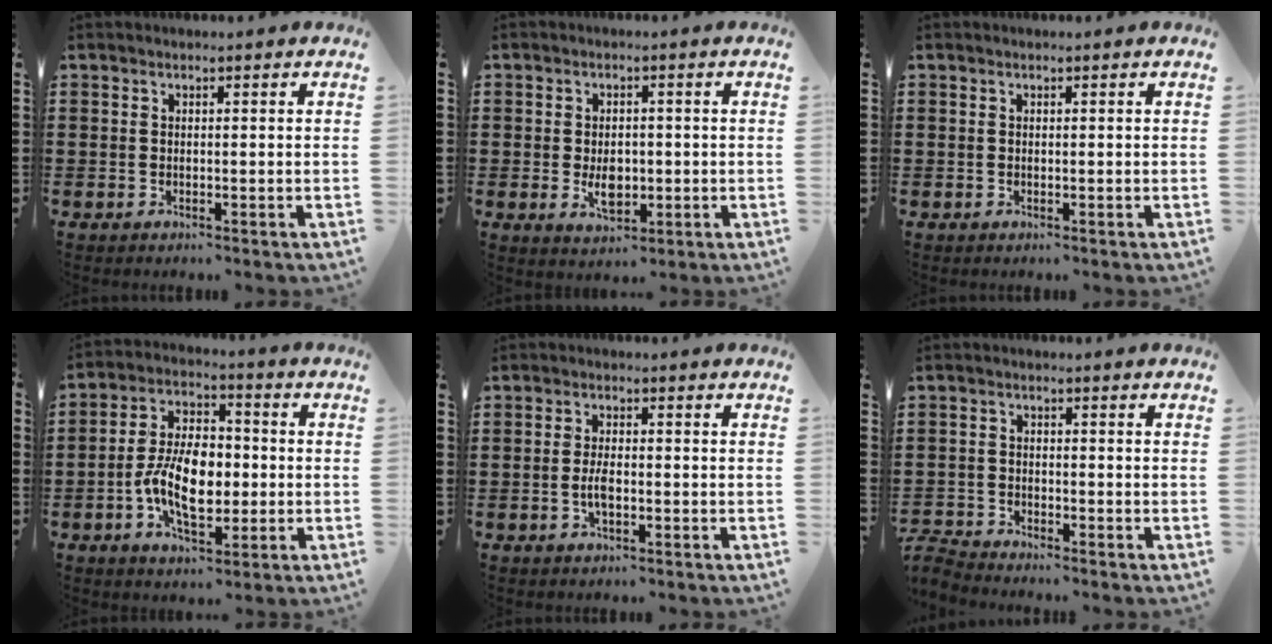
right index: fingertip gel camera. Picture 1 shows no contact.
{"total": 4.1, "force": [-0.6, 2.5, 3.2], "torque": [-0.047, -0.002, -0.014]}
{"total": 0.0}
{"total": 9.8, "force": [-1.9, 5.7, 7.8], "torque": [-0.164, 0.004, -0.042]}
{"total": 3.2, "force": [-0.9, 1.0, 2.9], "torque": [-0.061, -0.002, -0.018]}
{"total": 2.6, "force": [-2.6, 0.1, 0.0], "torque": [-0.012, -0.003, -0.059]}